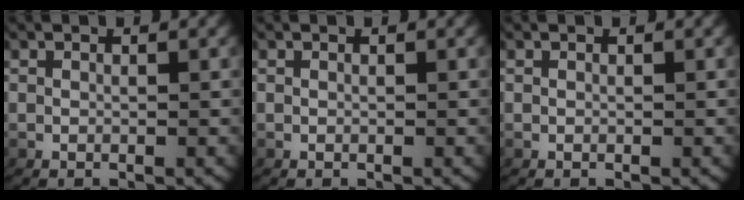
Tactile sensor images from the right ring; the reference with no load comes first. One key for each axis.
{"total": 0.0}
{"total": 0.0}